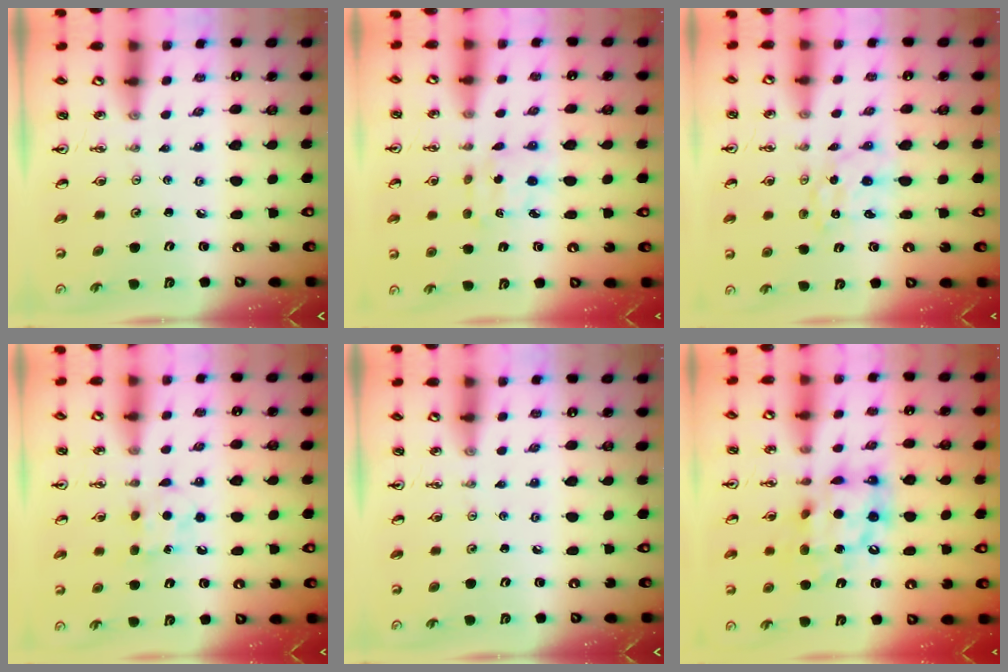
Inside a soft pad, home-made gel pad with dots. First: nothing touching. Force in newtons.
{"total": 2.9, "press": 2.9, "slide": 0.6}
{"total": 1.4, "press": 1.4, "slide": 0.1}
{"total": 6.1, "press": 6.1, "slide": 0.9}
{"total": 0.0}
{"total": 12.7, "press": 12.7, "slide": 1.2}